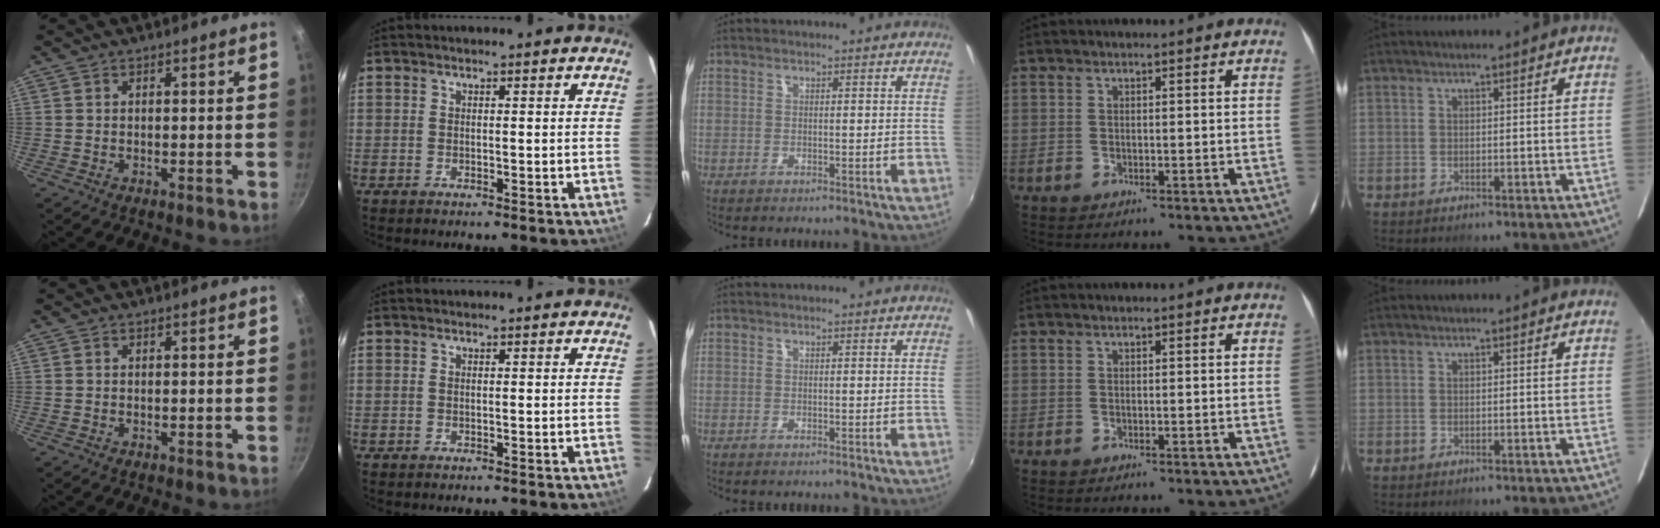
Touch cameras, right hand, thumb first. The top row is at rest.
{}